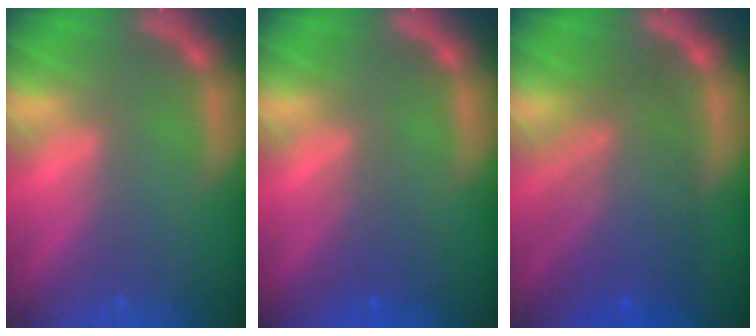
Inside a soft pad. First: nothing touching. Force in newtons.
{"total": 2.0}
{"total": 8.0}